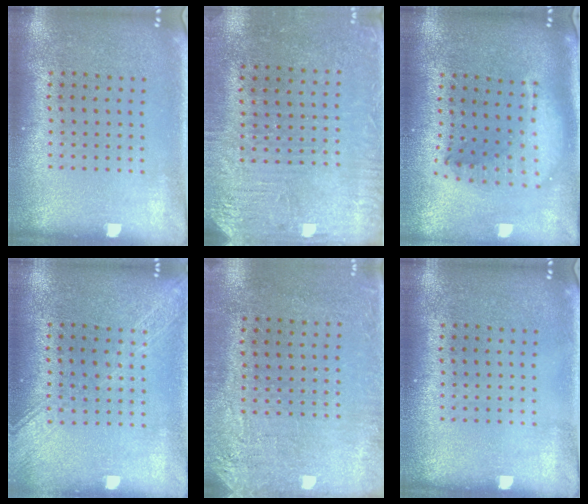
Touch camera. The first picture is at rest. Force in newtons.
{"total": 3.2, "press": 2.9, "slide": 1.3}
{"total": 2.3, "press": 1.7, "slide": 1.5}
{"total": 1.7, "press": 1.7, "slide": 0.3}
{"total": 2.7, "press": 2.3, "slide": 1.4}
{"total": 0.0}